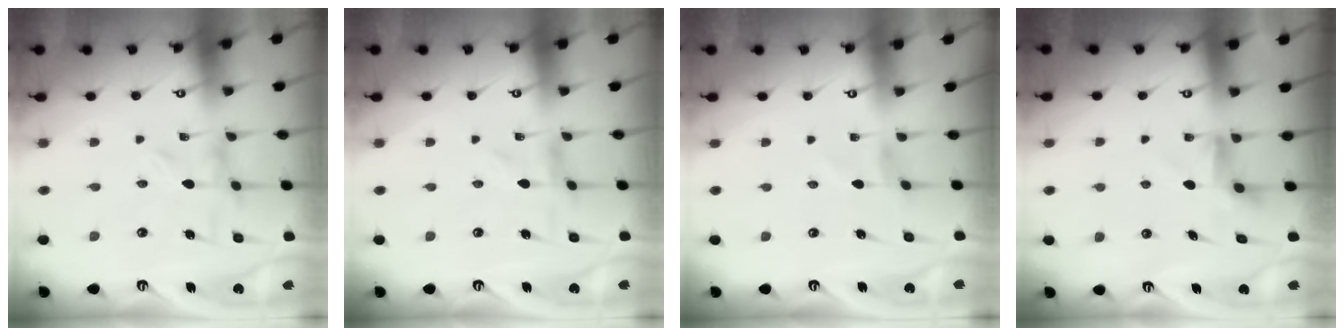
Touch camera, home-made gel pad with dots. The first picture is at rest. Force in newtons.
{"total": 0.0}
{"total": 0.8, "press": 0.8, "slide": 0.1}
{"total": 4.1, "press": 4.0, "slide": 0.5}